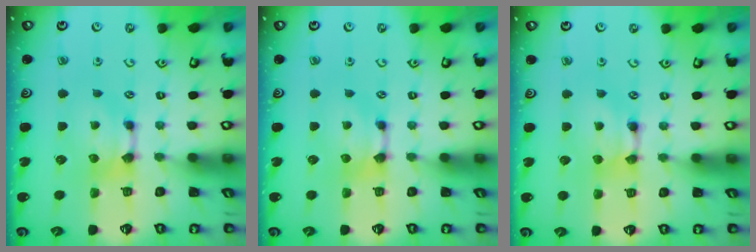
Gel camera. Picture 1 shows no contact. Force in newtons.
{"total": 0.0}
{"total": 1.6, "press": 1.6, "slide": 0.2}